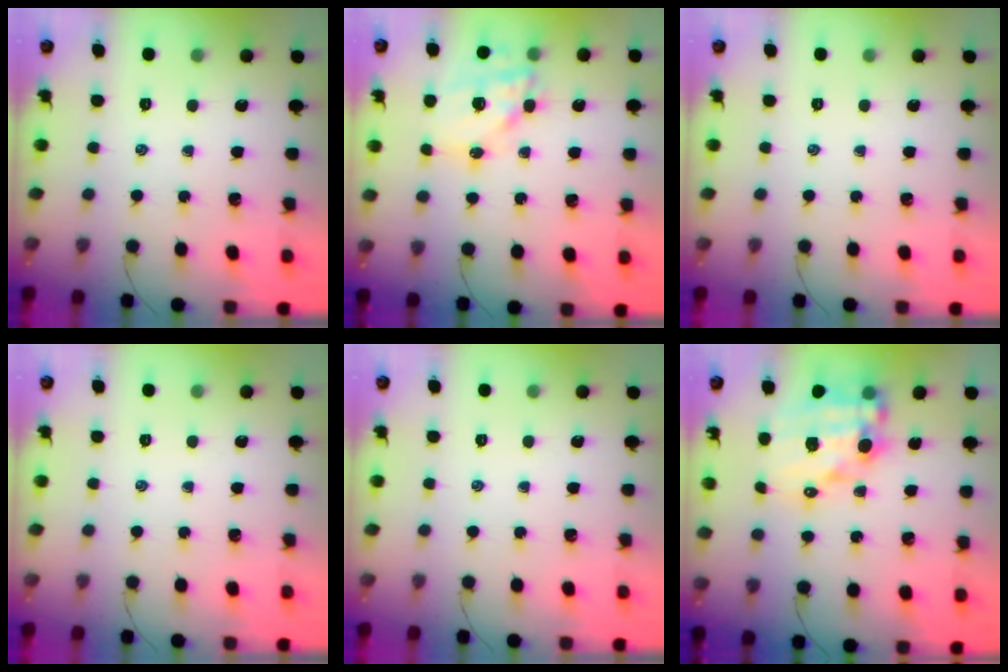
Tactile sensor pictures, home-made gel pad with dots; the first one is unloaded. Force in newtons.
{"total": 16.4, "press": 16.0, "slide": 3.8}
{"total": 0.0}
{"total": 0.0}
{"total": 0.0}
{"total": 14.5, "press": 14.1, "slide": 3.4}